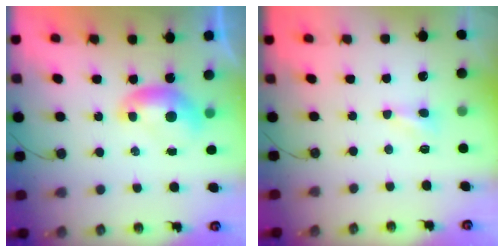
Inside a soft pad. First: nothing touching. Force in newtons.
{"total": 1.0, "press": 0.9, "slide": 0.3}